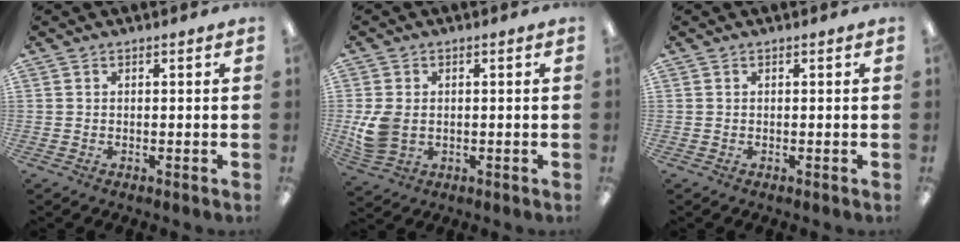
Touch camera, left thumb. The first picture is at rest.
{"total": 6.5, "force": [-0.2, 4.8, 4.4], "torque": [-0.096, -0.001, -0.003]}
{"total": 0.0}